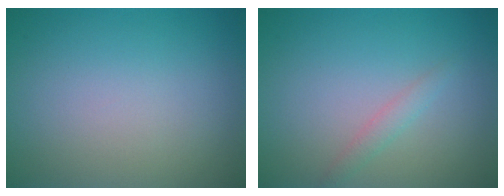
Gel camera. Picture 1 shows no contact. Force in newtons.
{"total": 1.1, "press": 1.1, "slide": 0.1}